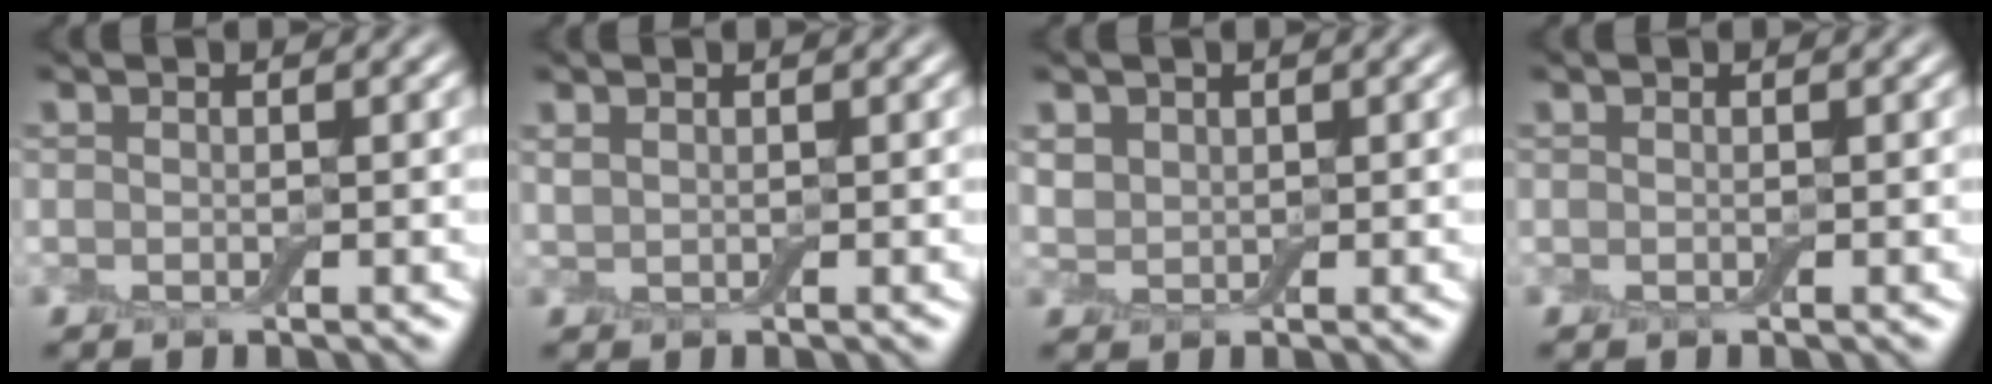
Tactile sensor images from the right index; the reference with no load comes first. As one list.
[{"total": 0.5, "force": [0.3, 0.3, 0.2], "torque": [-0.009, -0.001, 0.011]}, {"total": 1.4, "force": [0.6, 1.2, 0.4], "torque": [-0.011, -0.004, 0.015]}, {"total": 0.0}]